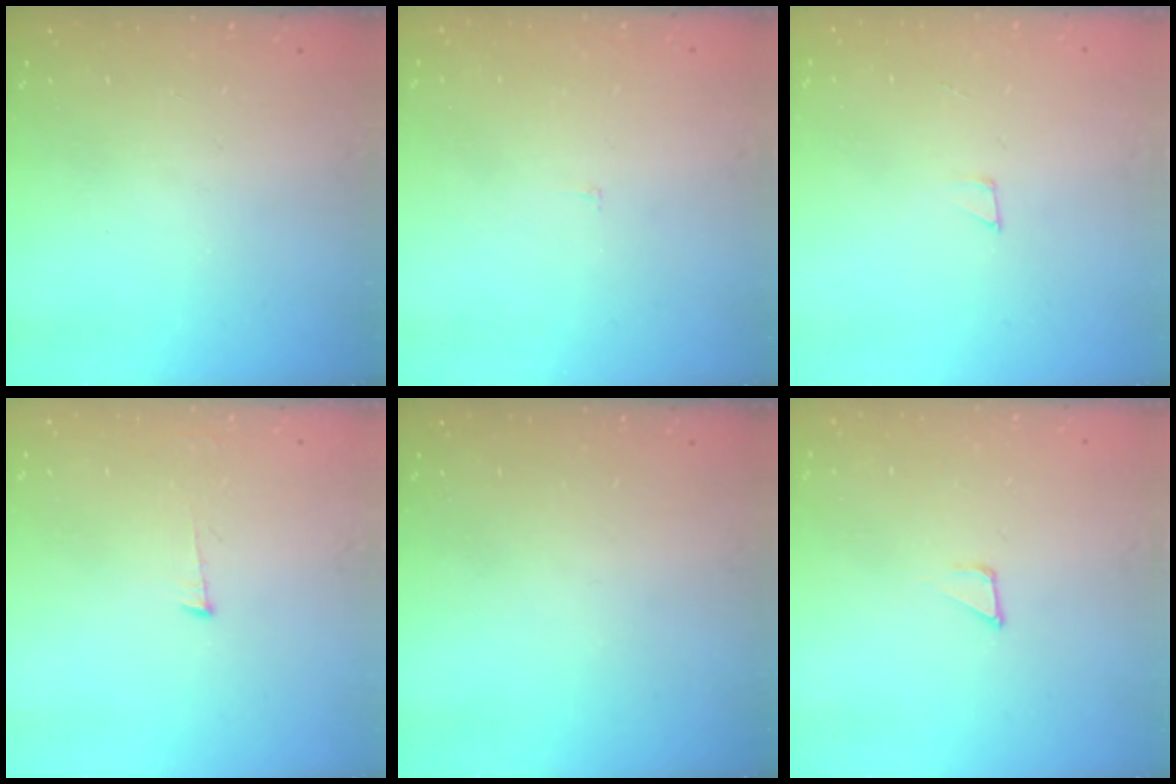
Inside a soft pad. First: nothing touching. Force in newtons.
{"total": 2.2, "press": 2.2, "slide": 0.2}
{"total": 2.0, "press": 2.0, "slide": 0.0}
{"total": 6.1, "press": 6.1, "slide": 0.4}
{"total": 0.0}
{"total": 1.6, "press": 1.6, "slide": 0.1}